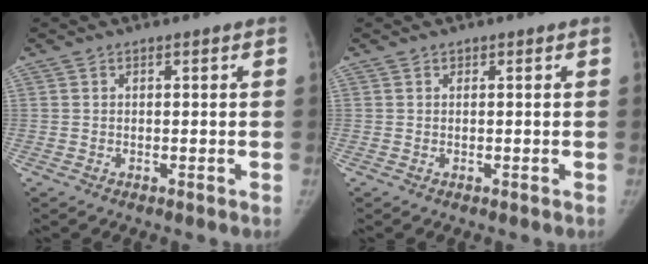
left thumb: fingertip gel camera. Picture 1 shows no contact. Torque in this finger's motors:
{"motor_torque": [0.05, 0.02, 0.38, -0.47, 0.05]}